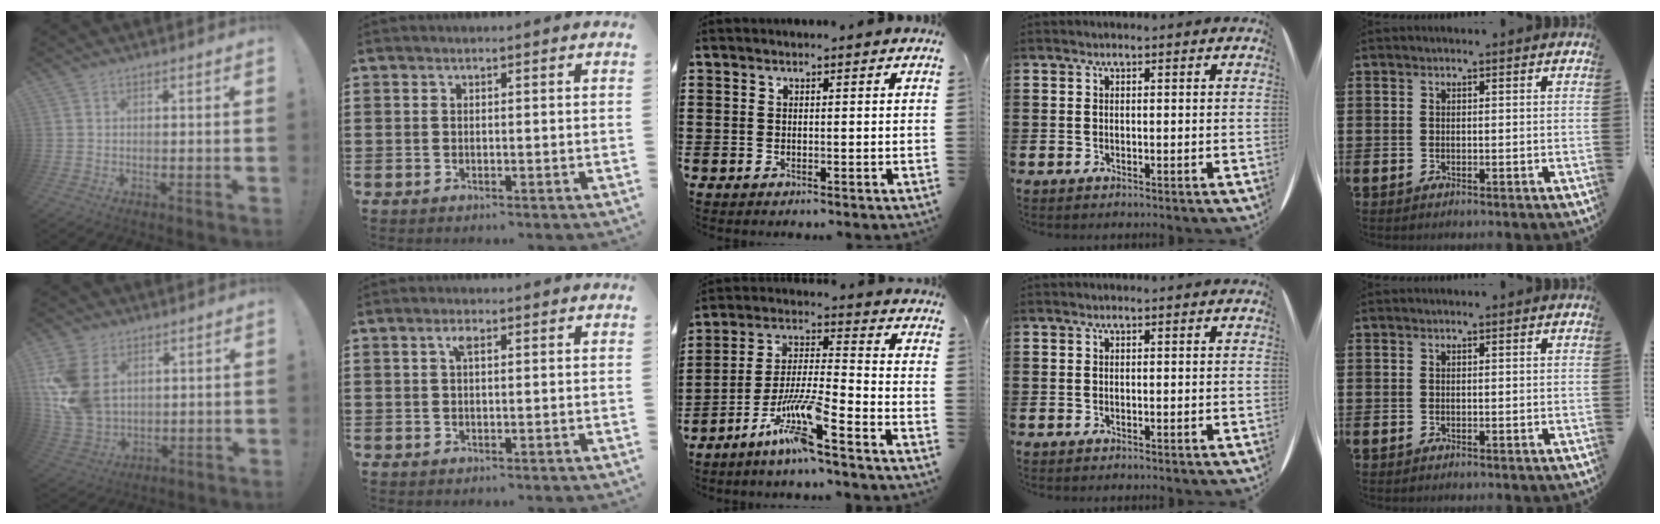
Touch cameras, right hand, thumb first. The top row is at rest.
{"thumb": {"total": 16.8, "force": [4.2, 12.3, 10.8], "torque": [-0.222, -0.018, 0.083]}, "index": {"total": 1.8, "force": [0.6, 0.6, 1.6], "torque": [-0.034, 0.007, 0.008]}, "middle": {"total": 9.8, "force": [-6.7, 0.3, 7.2], "torque": [-0.157, -0.015, -0.136]}}